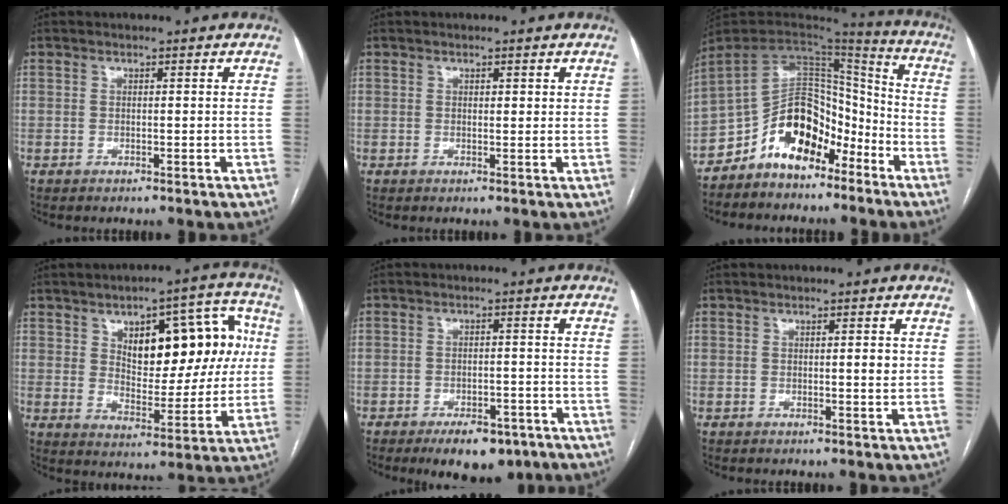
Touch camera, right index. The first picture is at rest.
{"total": 1.0, "force": [0.6, 0.5, 0.7], "torque": [-0.006, 0.000, 0.005]}
{"total": 13.2, "force": [-8.7, 7.3, 6.7], "torque": [-0.119, 0.043, -0.159]}
{"total": 15.7, "force": [4.2, 7.1, 13.3], "torque": [-0.167, 0.038, 0.068]}
{"total": 7.7, "force": [-5.2, 3.6, 4.4], "torque": [-0.057, 0.002, -0.074]}
{"total": 1.5, "force": [0.2, 0.2, 1.5], "torque": [-0.022, 0.001, 0.002]}